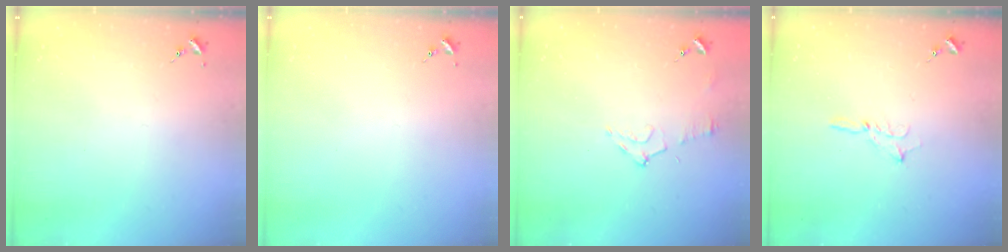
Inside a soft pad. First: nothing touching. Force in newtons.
{"total": 0.0}
{"total": 7.4, "press": 7.4, "slide": 0.7}
{"total": 2.5, "press": 2.5, "slide": 0.2}